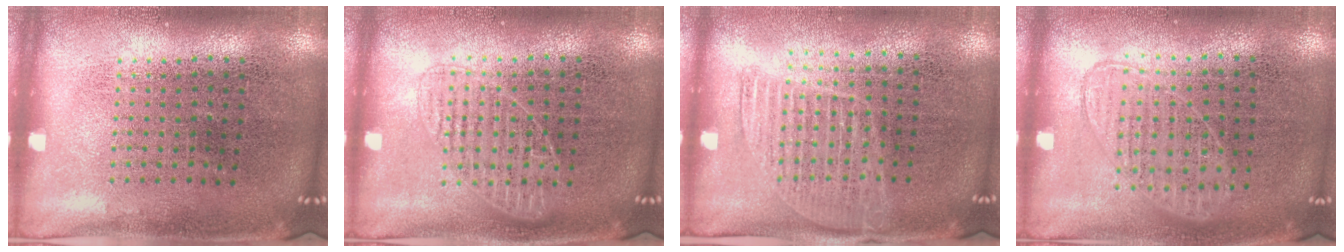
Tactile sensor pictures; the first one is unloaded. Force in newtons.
{"total": 1.8, "press": 1.8, "slide": 0.3}
{"total": 1.3, "press": 1.1, "slide": 0.6}
{"total": 0.9, "press": 0.9, "slide": 0.3}